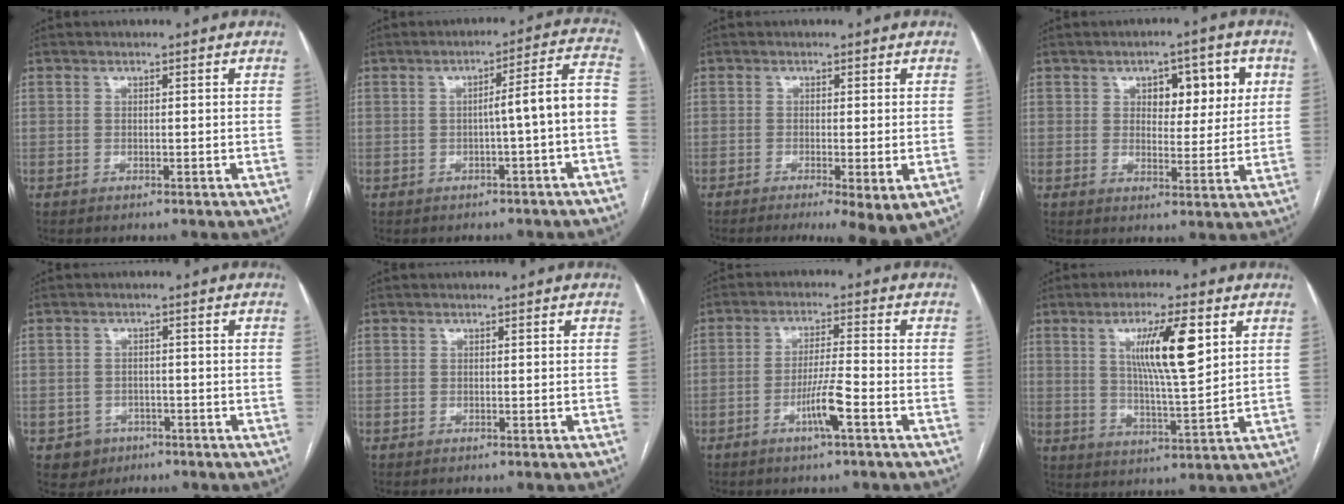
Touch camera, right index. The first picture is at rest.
{"total": 7.3, "force": [-1.7, -0.5, 7.1], "torque": [-0.089, 0.027, -0.022]}
{"total": 6.6, "force": [-3.3, 1.1, 5.6], "torque": [-0.068, -0.017, -0.050]}
{"total": 7.7, "force": [2.8, 3.8, 6.1], "torque": [-0.068, 0.014, 0.039]}
{"total": 3.6, "force": [-1.7, 3.2, 0.2], "torque": [0.005, 0.012, -0.019]}
{"total": 0.0}
{"total": 5.6, "force": [-2.7, -0.3, 4.9], "torque": [-0.095, -0.004, -0.051]}
{"total": 10.7, "force": [3.8, 1.1, 10.0], "torque": [-0.172, -0.001, 0.067]}